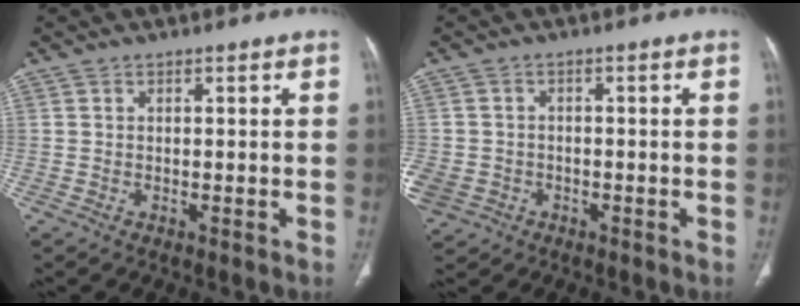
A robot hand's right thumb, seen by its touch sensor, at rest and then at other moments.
{"total": 7.2, "force": [-2.9, 6.2, 2.3], "torque": [-0.067, 0.011, -0.040]}